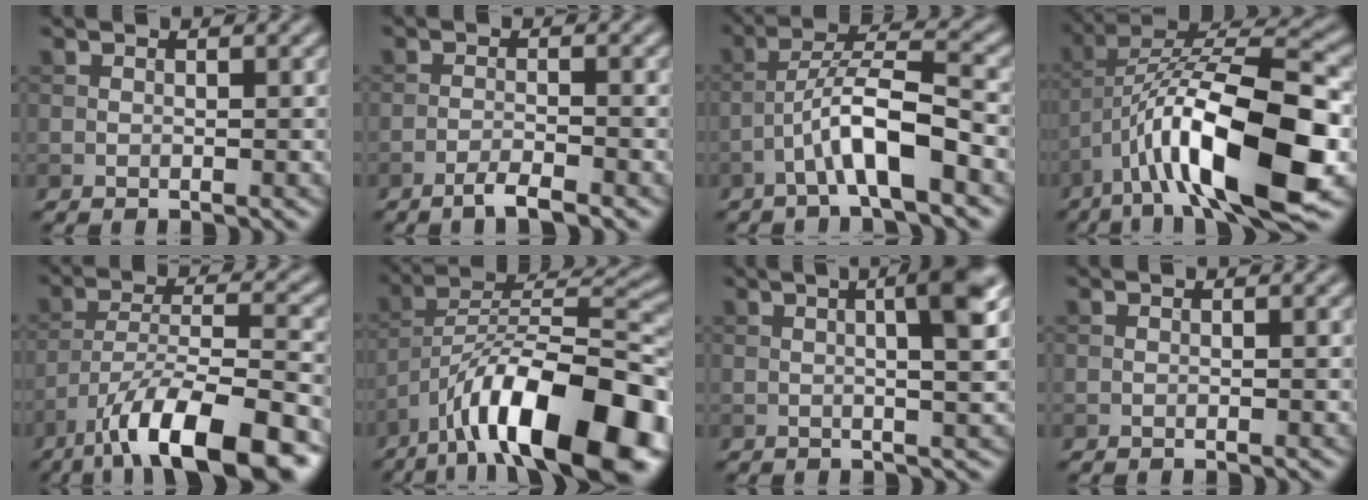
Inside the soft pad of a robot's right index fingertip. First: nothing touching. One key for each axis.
{"total": 2.4, "fx": -1.8, "fy": 0.3, "fz": 1.6, "tx": -0.028, "ty": 0.003, "tz": -0.040}
{"total": 6.0, "fx": -2.8, "fy": 1.1, "fz": 5.1, "tx": -0.093, "ty": 0.020, "tz": -0.051}
{"total": 14.2, "fx": -5.1, "fy": 4.6, "fz": 12.5, "tx": -0.213, "ty": 0.010, "tz": -0.083}
{"total": 12.4, "fx": -8.3, "fy": 3.2, "fz": 8.6, "tx": -0.141, "ty": 0.008, "tz": -0.142}
{"total": 15.7, "fx": -9.3, "fy": 5.2, "fz": 11.5, "tx": -0.176, "ty": 0.019, "tz": -0.162}
{"total": 6.2, "fx": 1.1, "fy": 1.6, "fz": 5.9, "tx": -0.060, "ty": 0.018, "tz": 0.008}
{"total": 0.0}